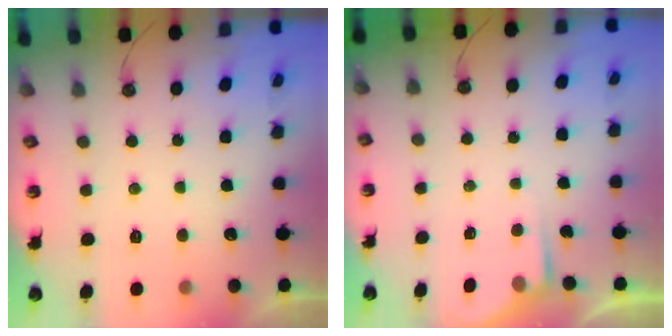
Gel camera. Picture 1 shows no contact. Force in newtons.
{"total": 2.8, "press": 2.8, "slide": 0.4}